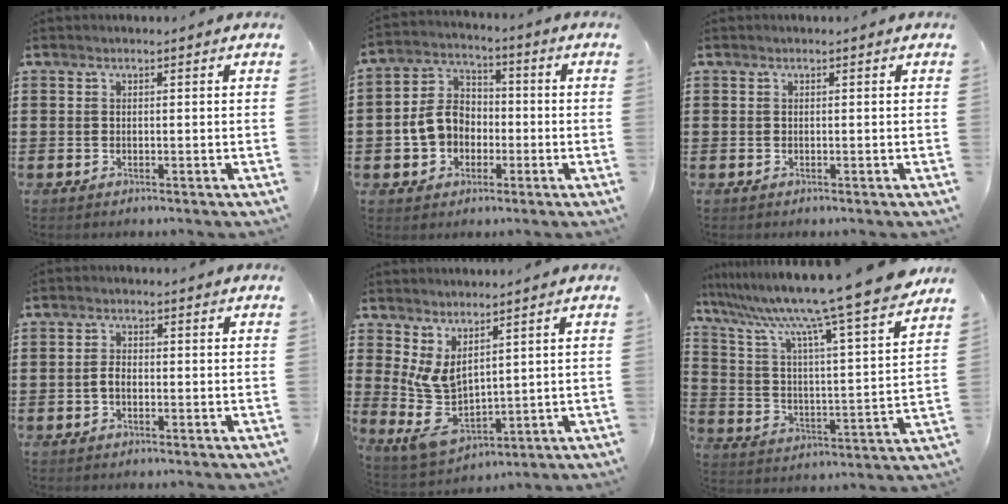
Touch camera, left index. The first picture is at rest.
{"total": 7.6, "force": [-1.5, 6.4, 3.8], "torque": [-0.103, 0.018, -0.031]}
{"total": 0.0}
{"total": 2.0, "force": [-0.6, 1.1, 1.6], "torque": [-0.041, 0.001, -0.013]}
{"total": 6.9, "force": [2.3, 3.6, 5.4], "torque": [-0.134, -0.027, 0.043]}
{"total": 11.2, "force": [9.4, -1.1, 6.0], "torque": [-0.152, -0.074, 0.148]}